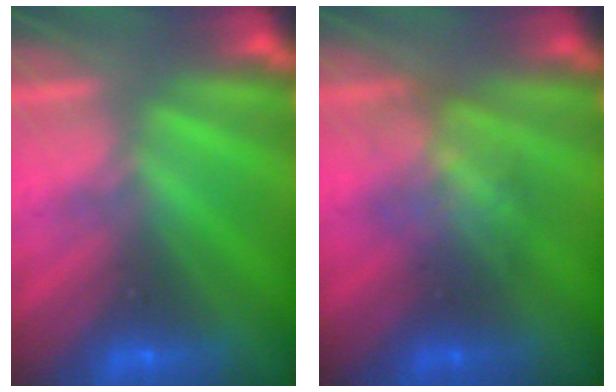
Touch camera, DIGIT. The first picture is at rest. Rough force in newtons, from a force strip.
{"total": 3.2}